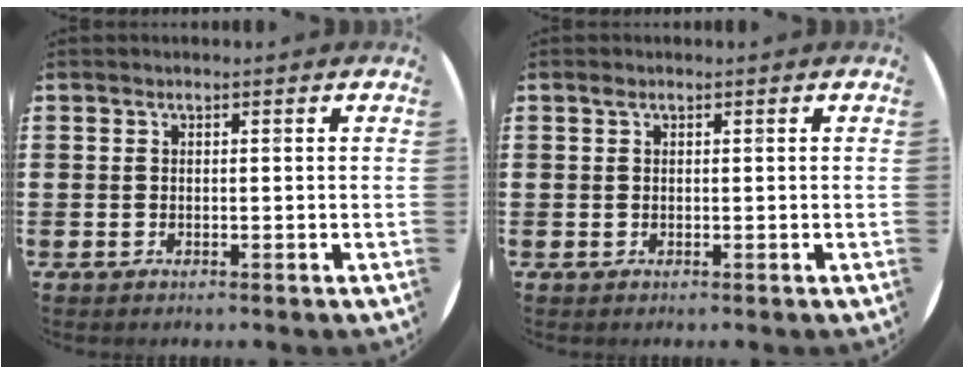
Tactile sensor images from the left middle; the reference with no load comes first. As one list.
[{"total": 0.5, "force": [0.3, 0.4, 0.1], "torque": [-0.004, 0.003, 0.007]}]